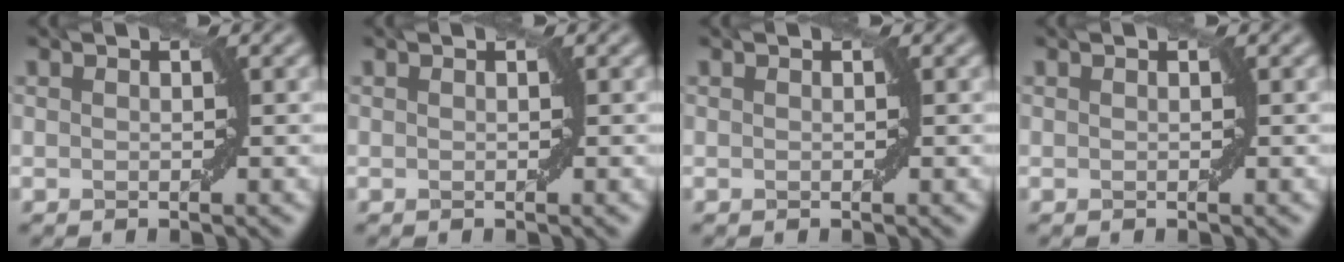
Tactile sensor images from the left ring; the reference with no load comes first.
{"total": 0.0}
{"total": 0.0}
{"total": 0.0}